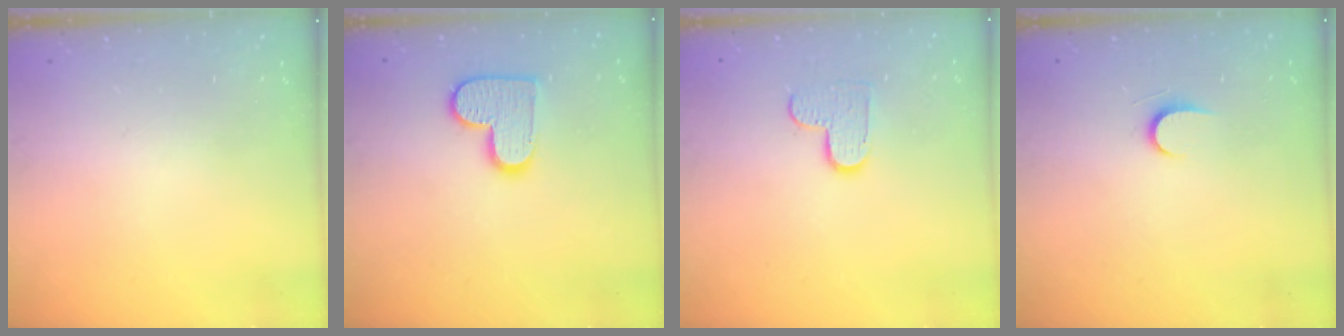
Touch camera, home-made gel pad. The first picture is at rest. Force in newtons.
{"total": 11.7, "press": 11.6, "slide": 0.6}
{"total": 7.4, "press": 7.4, "slide": 0.4}
{"total": 4.9, "press": 4.8, "slide": 0.5}